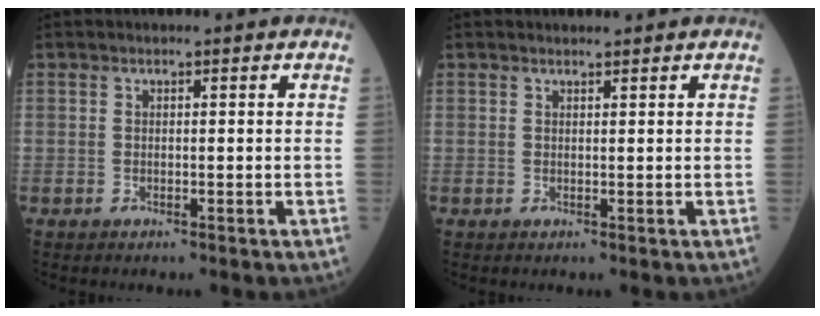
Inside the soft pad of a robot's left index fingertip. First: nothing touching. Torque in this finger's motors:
{"motor_torque": [0.37, -0.45, 0.01, 0.01]}